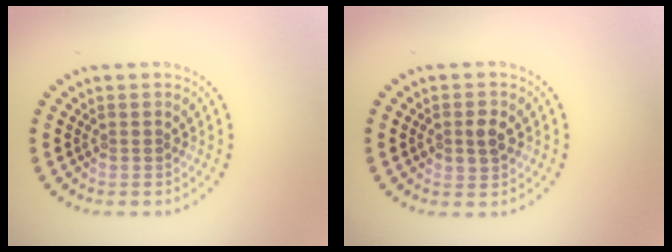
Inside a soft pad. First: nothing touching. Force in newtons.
{"total": 1.9, "press": 1.9, "slide": 0.0}